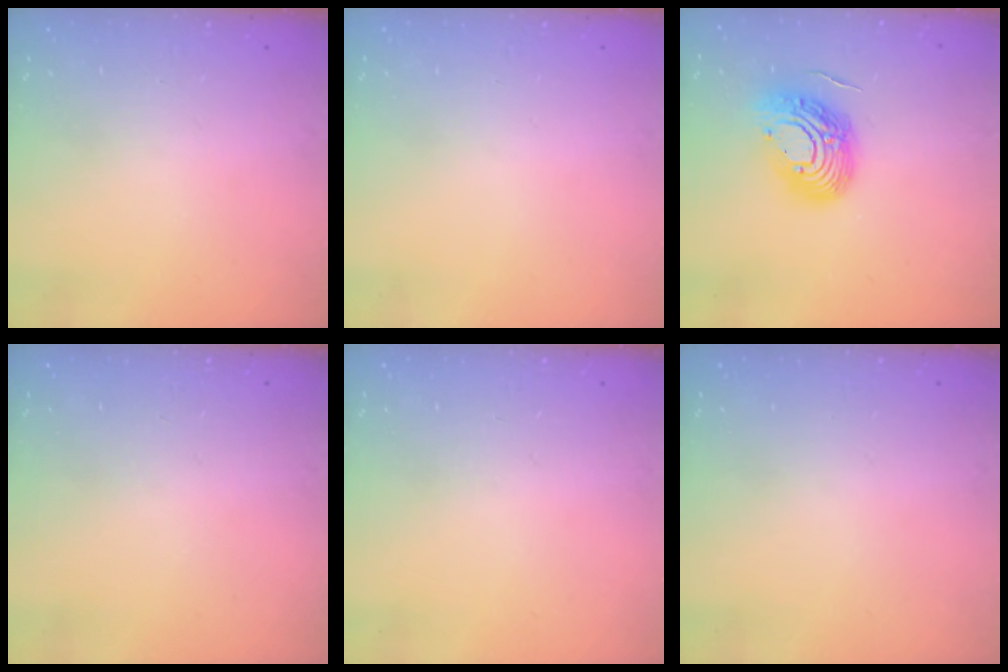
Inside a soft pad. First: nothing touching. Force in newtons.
{"total": 0.0}
{"total": 14.5, "press": 14.5, "slide": 1.5}
{"total": 0.0}
{"total": 0.0}
{"total": 0.0}